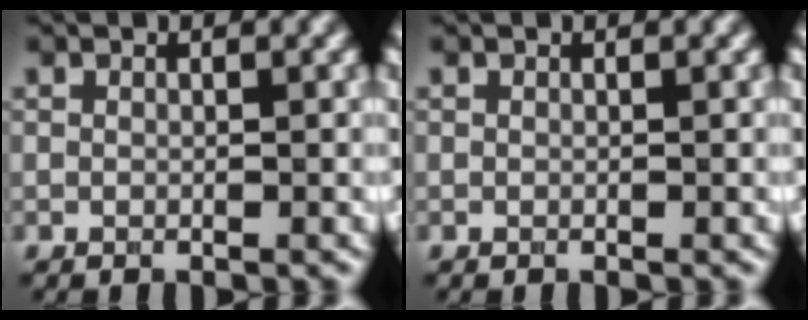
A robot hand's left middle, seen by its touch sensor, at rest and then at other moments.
{"total": 0.0}